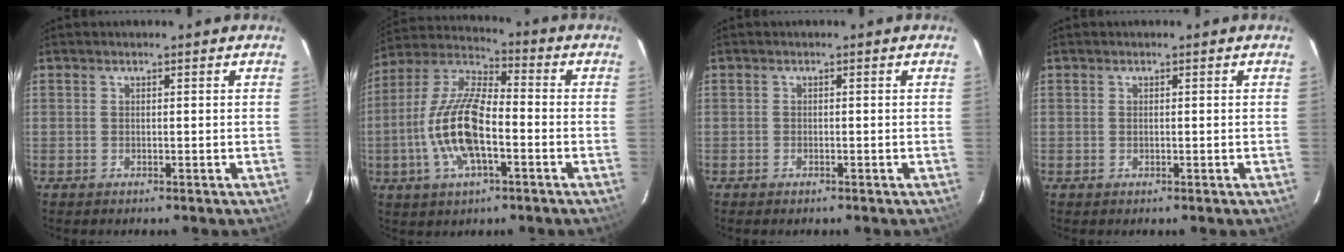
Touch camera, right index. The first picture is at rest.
{"total": 15.6, "force": [-4.0, 6.1, 13.8], "torque": [-0.285, 0.001, -0.083]}
{"total": 0.8, "force": [-0.7, 0.4, 0.2], "torque": [-0.005, -0.002, -0.014]}
{"total": 0.6, "force": [0.1, 0.3, 0.5], "torque": [-0.011, 0.001, 0.001]}